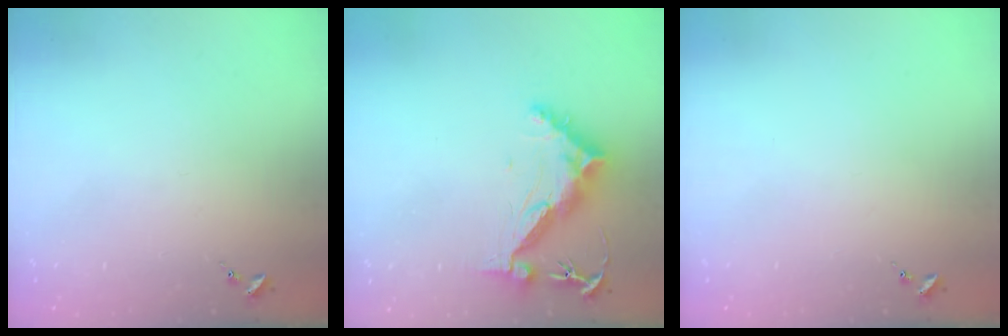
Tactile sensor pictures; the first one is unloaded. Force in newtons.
{"total": 10.4, "press": 10.3, "slide": 0.9}
{"total": 0.0}